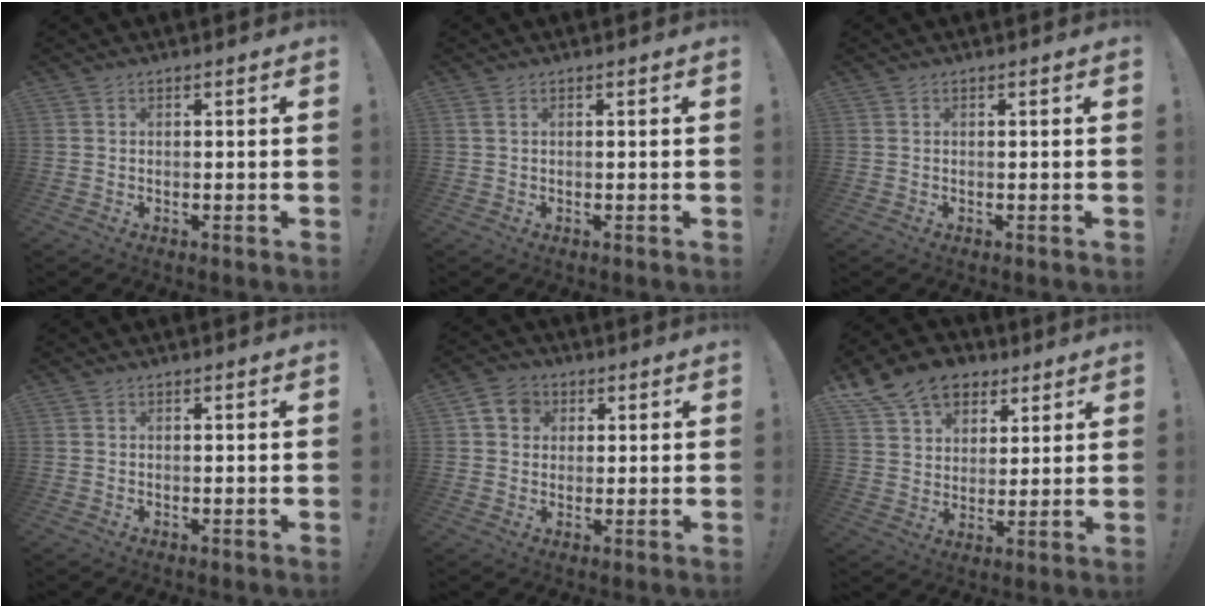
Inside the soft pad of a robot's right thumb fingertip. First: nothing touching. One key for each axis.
{"total": 0.9, "fx": 0.4, "fy": 0.2, "fz": 0.8, "tx": -0.025, "ty": 0.004, "tz": 0.008}
{"total": 0.0}
{"total": 0.0}
{"total": 7.0, "fx": 2.3, "fy": 5.9, "fz": 3.0, "tx": -0.051, "ty": 0.007, "tz": 0.047}
{"total": 14.5, "fx": 8.7, "fy": 10.4, "fz": 5.2, "tx": -0.095, "ty": -0.045, "tz": 0.171}